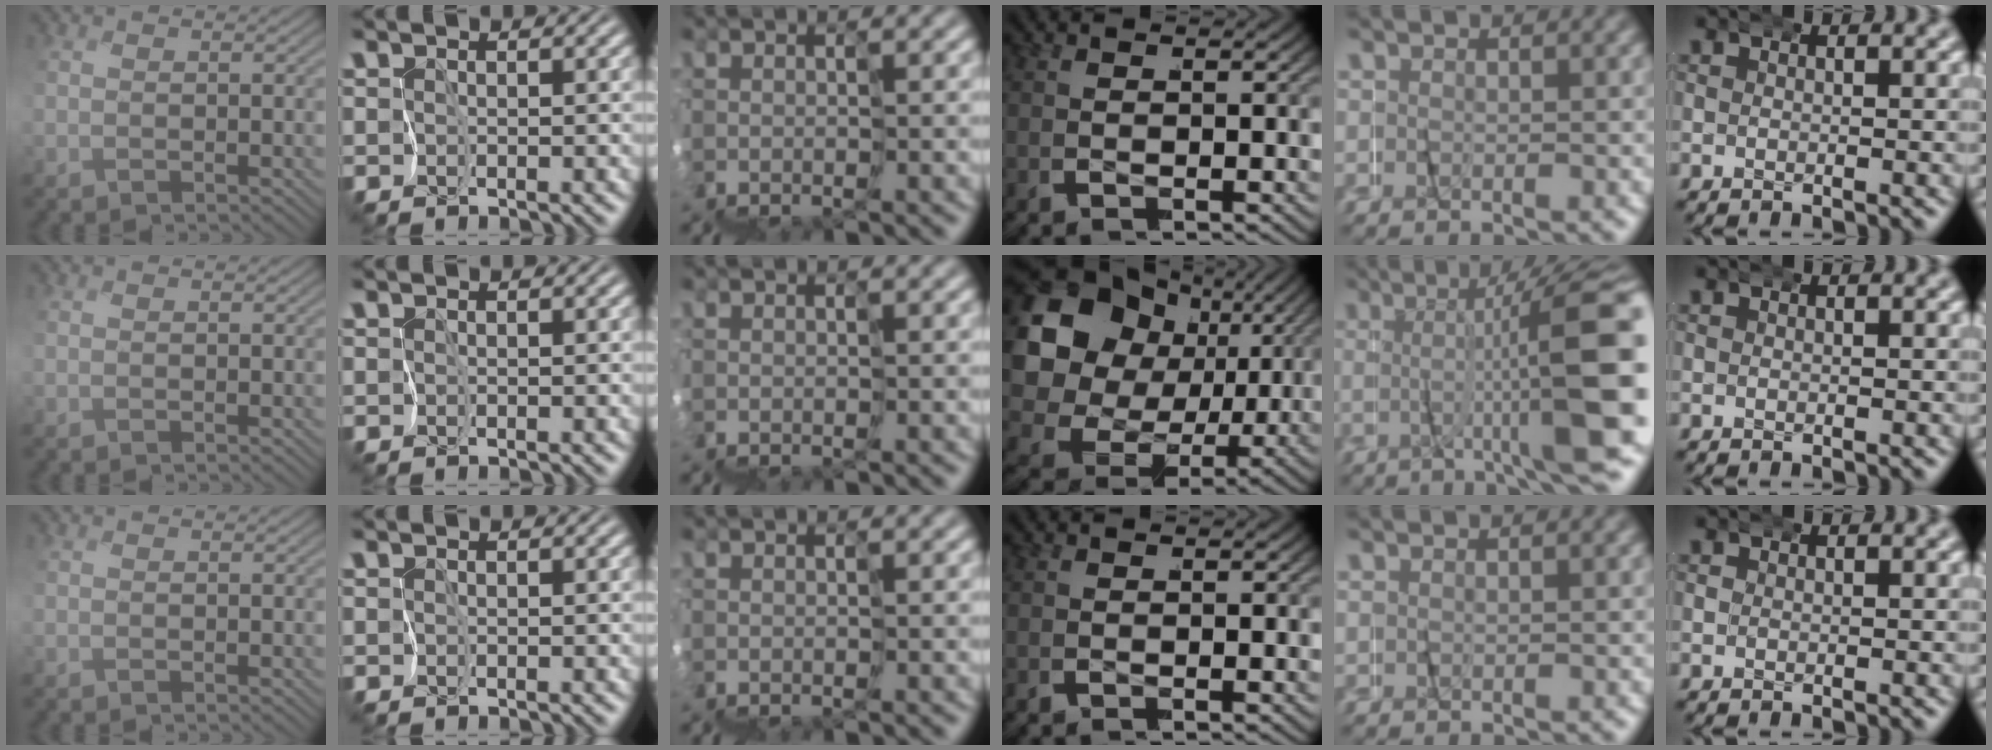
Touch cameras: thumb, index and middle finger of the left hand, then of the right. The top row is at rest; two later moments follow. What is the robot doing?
{"motion": "wrap", "object": "napkin"}